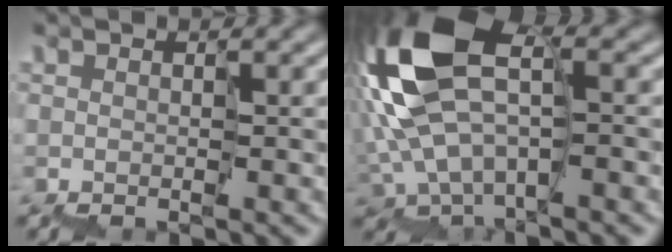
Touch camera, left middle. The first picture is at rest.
{"total": 11.2, "force": [0.9, 5.3, 9.8], "torque": [-0.226, 0.019, 0.007]}